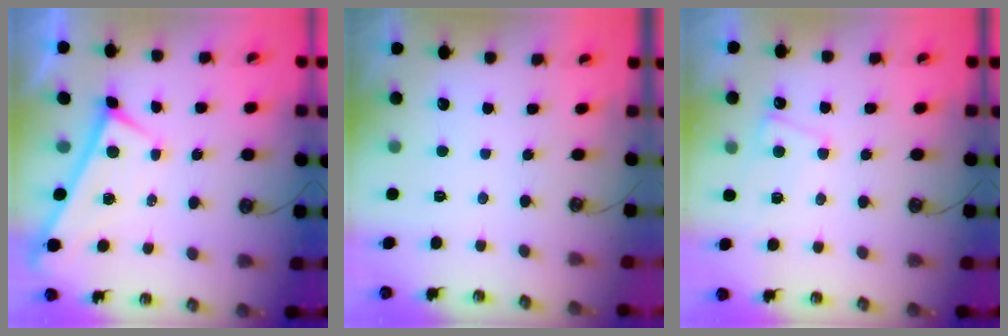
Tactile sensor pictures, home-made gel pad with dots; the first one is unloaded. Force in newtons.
{"total": 0.0}
{"total": 1.1, "press": 0.9, "slide": 0.5}